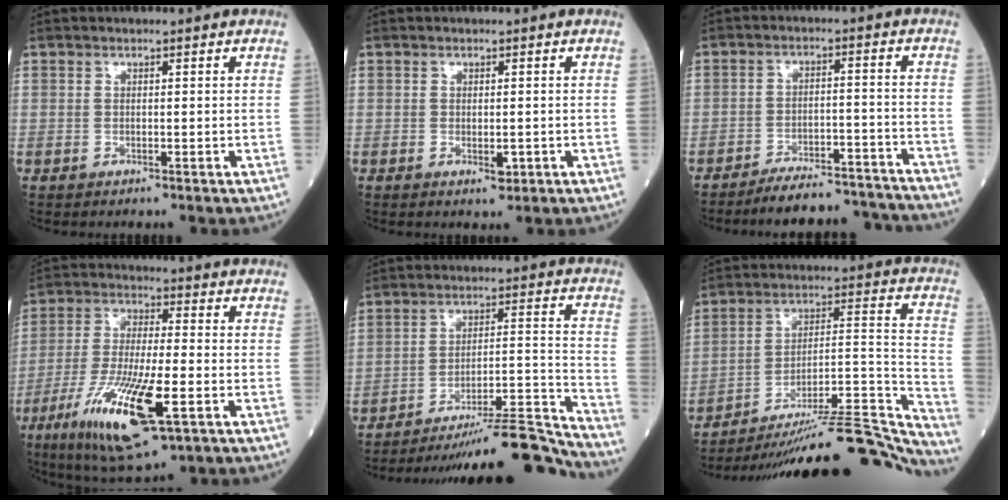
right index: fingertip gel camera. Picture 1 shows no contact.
{"total": 1.8, "force": [-0.5, 0.8, 1.6], "torque": [-0.027, -0.004, -0.004]}
{"total": 12.4, "force": [-12.0, 2.0, 2.5], "torque": [-0.017, 0.022, -0.164]}
{"total": 12.7, "force": [-5.0, 2.5, 11.5], "torque": [-0.224, -0.023, -0.083]}
{"total": 18.1, "force": [-17.0, -0.6, 6.1], "torque": [-0.075, 0.024, -0.259]}
{"total": 30.9, "force": [-28.5, 1.3, 11.9], "torque": [-0.102, -0.002, -0.405]}